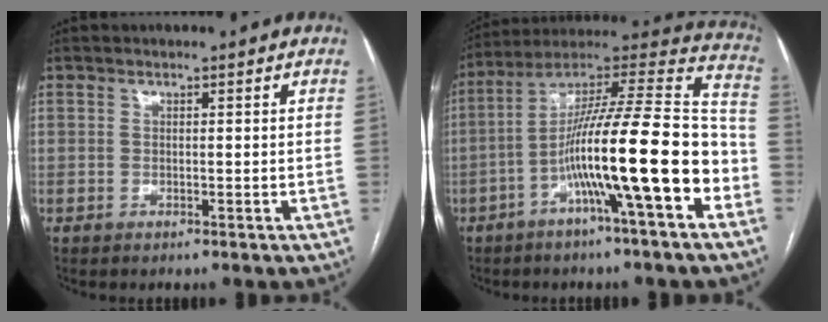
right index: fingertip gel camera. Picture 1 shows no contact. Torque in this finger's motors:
{"motor_torque": [1.42, -0.72, 1.05, 0.21]}